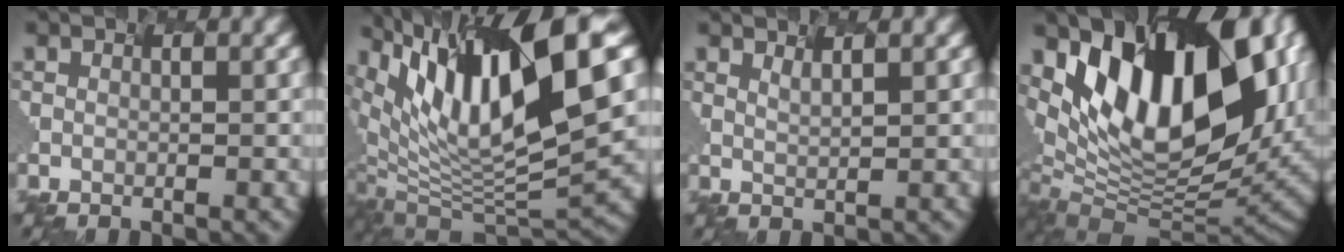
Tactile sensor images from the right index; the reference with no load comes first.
{"total": 13.8, "force": [5.9, 4.2, 11.7], "torque": [-0.233, 0.005, 0.120]}
{"total": 0.6, "force": [0.5, -0.2, 0.3], "torque": [-0.013, -0.005, 0.023]}
{"total": 17.3, "force": [5.5, 9.5, 13.3], "torque": [-0.247, 0.015, 0.096]}